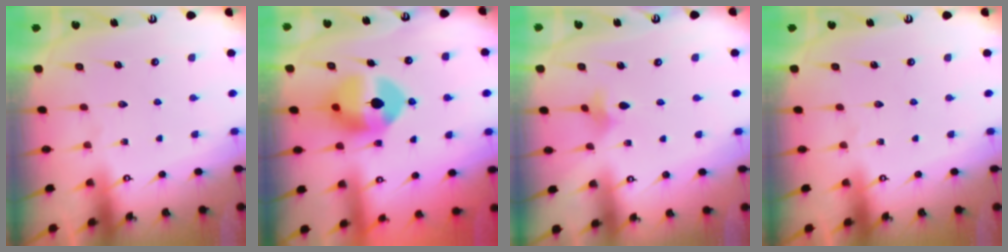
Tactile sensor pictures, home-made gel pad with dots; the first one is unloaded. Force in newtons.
{"total": 10.6, "press": 10.5, "slide": 1.6}
{"total": 4.0, "press": 4.0, "slide": 0.7}
{"total": 0.0}